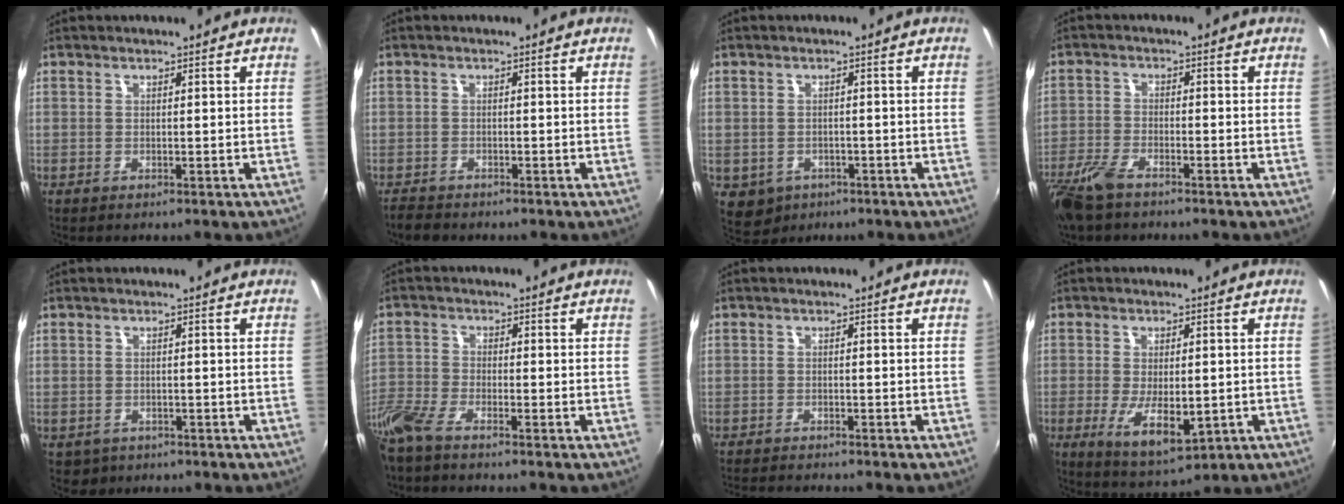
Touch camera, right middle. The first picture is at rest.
{"total": 2.4, "force": [-2.2, 1.0, 0.3], "torque": [-0.017, -0.005, -0.046]}
{"total": 5.7, "force": [-2.3, 4.7, 2.2], "torque": [-0.054, -0.012, -0.024]}
{"total": 7.7, "force": [-5.8, 2.6, 4.4], "torque": [-0.116, -0.017, -0.118]}
{"total": 2.8, "force": [-1.2, 2.4, 0.9], "torque": [-0.023, -0.005, -0.012]}
{"total": 6.1, "force": [-5.1, 0.9, 3.3], "torque": [-0.087, -0.015, -0.111]}
{"total": 4.6, "force": [-4.4, 0.0, 1.4], "torque": [-0.038, -0.017, -0.077]}
{"total": 8.4, "force": [-1.9, 3.8, 7.3], "torque": [-0.140, -0.022, -0.026]}